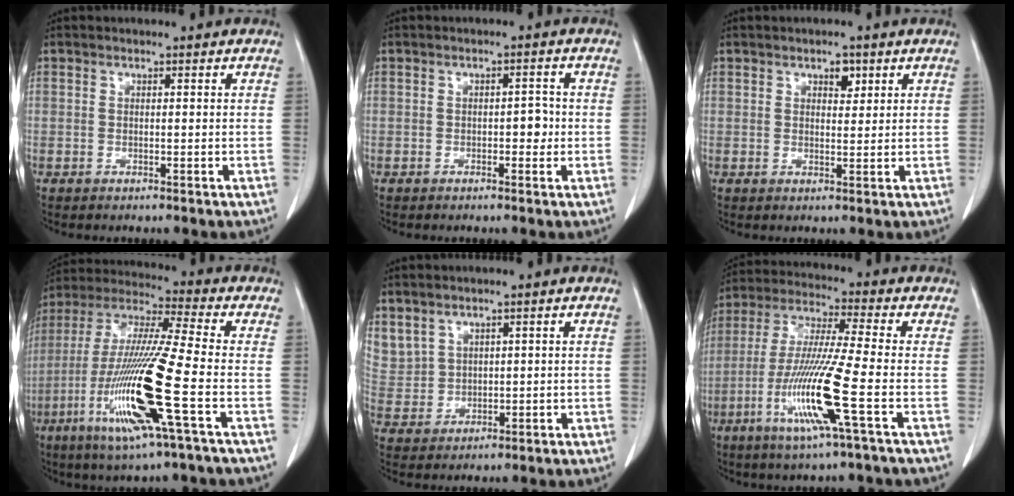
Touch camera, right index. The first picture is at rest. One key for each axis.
{"total": 2.3, "fx": -0.4, "fy": 1.2, "fz": 1.9, "tx": -0.020, "ty": 0.004, "tz": -0.005}
{"total": 2.4, "fx": 1.3, "fy": 1.2, "fz": 1.5, "tx": -0.020, "ty": -0.002, "tz": 0.020}
{"total": 18.1, "fx": -5.8, "fy": -0.2, "fz": 17.1, "tx": -0.359, "ty": -0.024, "tz": -0.117}
{"total": 7.9, "fx": 4.9, "fy": 5.7, "fz": 2.6, "tx": -0.080, "ty": 0.013, "tz": 0.122}
{"total": 14.2, "fx": -4.7, "fy": -1.0, "fz": 13.4, "tx": -0.274, "ty": -0.023, "tz": -0.097}